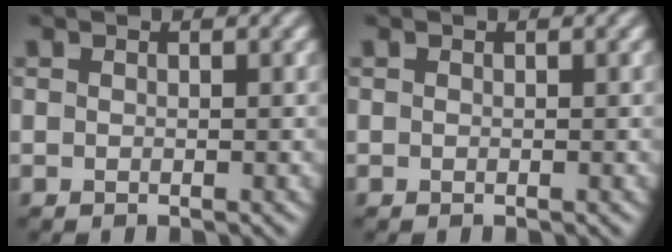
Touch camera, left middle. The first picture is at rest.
{"total": 0.0}